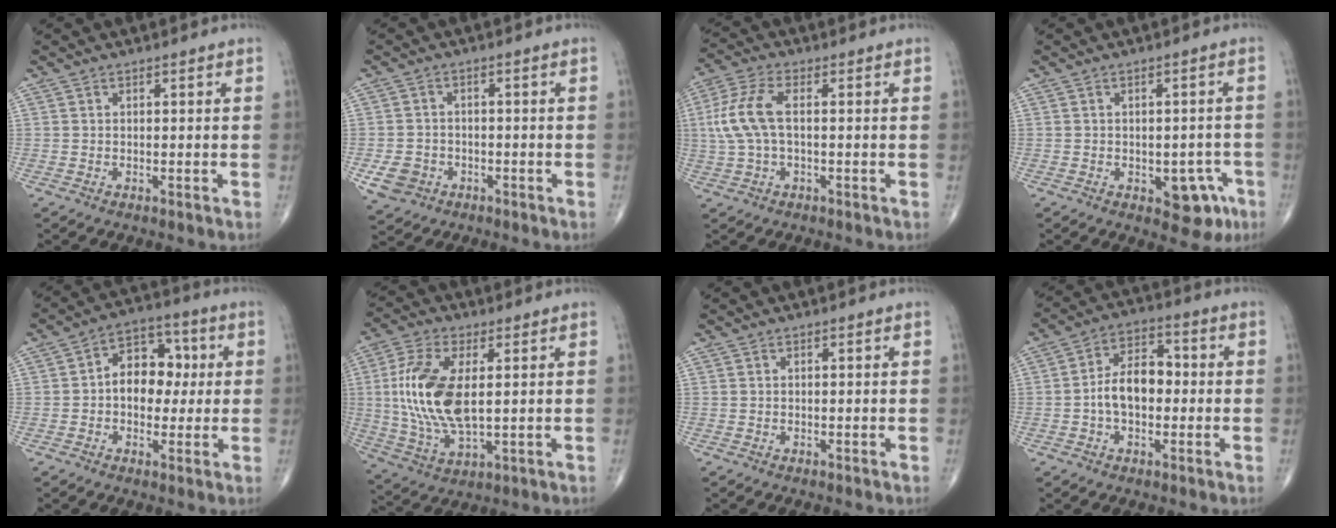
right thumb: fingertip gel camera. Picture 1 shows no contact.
{"total": 5.4, "force": [-2.1, 4.5, 1.9], "torque": [-0.030, 0.010, -0.031]}
{"total": 9.0, "force": [0.6, 4.1, 8.0], "torque": [-0.201, 0.020, 0.010]}
{"total": 7.1, "force": [-2.8, 4.1, 5.1], "torque": [-0.029, 0.016, -0.028]}
{"total": 10.7, "force": [0.6, 7.7, 7.4], "torque": [-0.071, 0.027, 0.002]}
{"total": 15.8, "force": [1.6, 7.4, 13.8], "torque": [-0.295, -0.008, 0.037]}
{"total": 0.0}
{"total": 9.4, "force": [-0.9, 6.0, 7.2], "torque": [-0.109, 0.032, -0.026]}